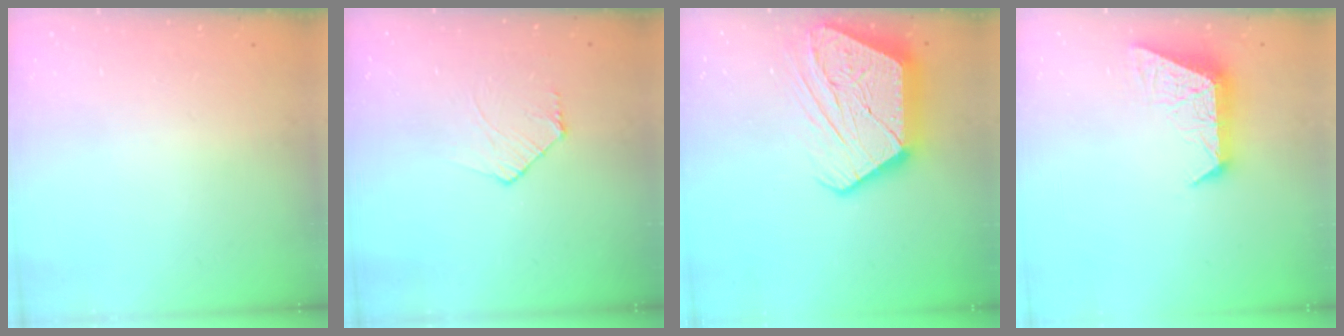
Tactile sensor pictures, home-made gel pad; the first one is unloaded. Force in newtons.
{"total": 8.0, "press": 7.9, "slide": 0.6}
{"total": 20.5, "press": 20.5, "slide": 1.6}
{"total": 10.9, "press": 10.9, "slide": 0.7}